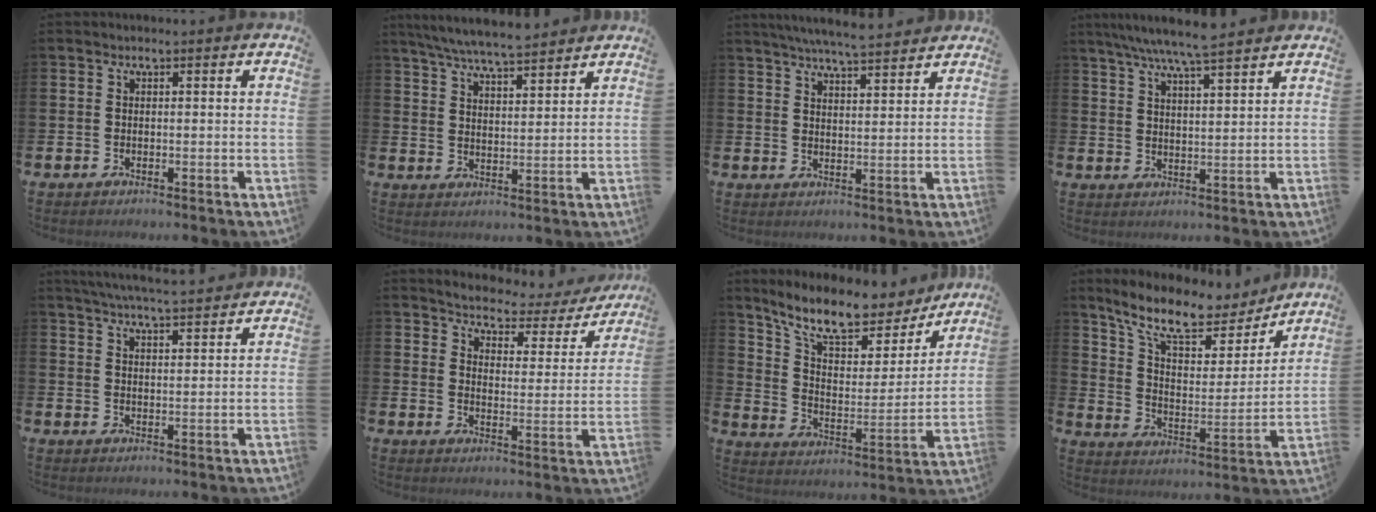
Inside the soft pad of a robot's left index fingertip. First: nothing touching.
{"total": 6.5, "force": [6.3, 0.4, 1.8], "torque": [-0.060, -0.029, 0.113]}
{"total": 5.8, "force": [5.6, -0.1, 1.2], "torque": [-0.036, -0.030, 0.100]}
{"total": 7.1, "force": [6.6, 0.1, 2.7], "torque": [-0.067, -0.026, 0.117]}
{"total": 5.3, "force": [5.2, -0.1, 1.1], "torque": [-0.033, -0.027, 0.092]}
{"total": 3.7, "force": [3.6, 1.0, 0.4], "torque": [-0.036, -0.034, 0.054]}
{"total": 11.4, "force": [9.8, 3.5, 4.7], "torque": [-0.126, -0.061, 0.170]}
{"total": 11.7, "force": [9.7, 3.8, 5.3], "torque": [-0.134, -0.057, 0.168]}